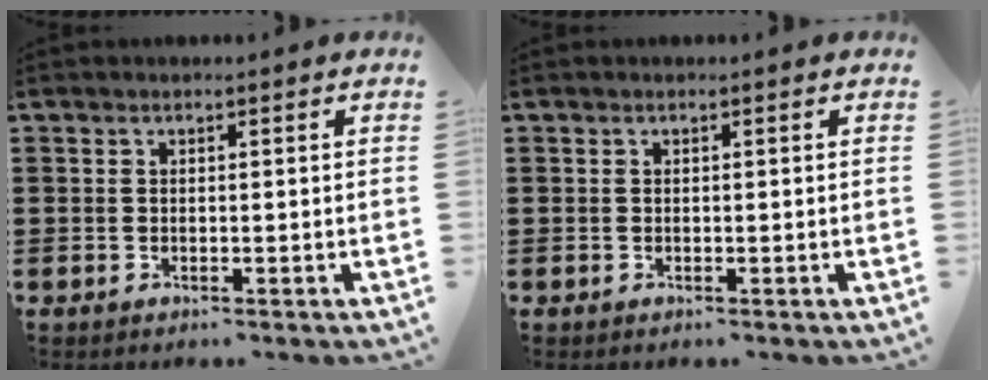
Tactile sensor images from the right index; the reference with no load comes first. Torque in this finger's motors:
{"motor_torque": [0.00, 0.00, 0.00, 0.00]}